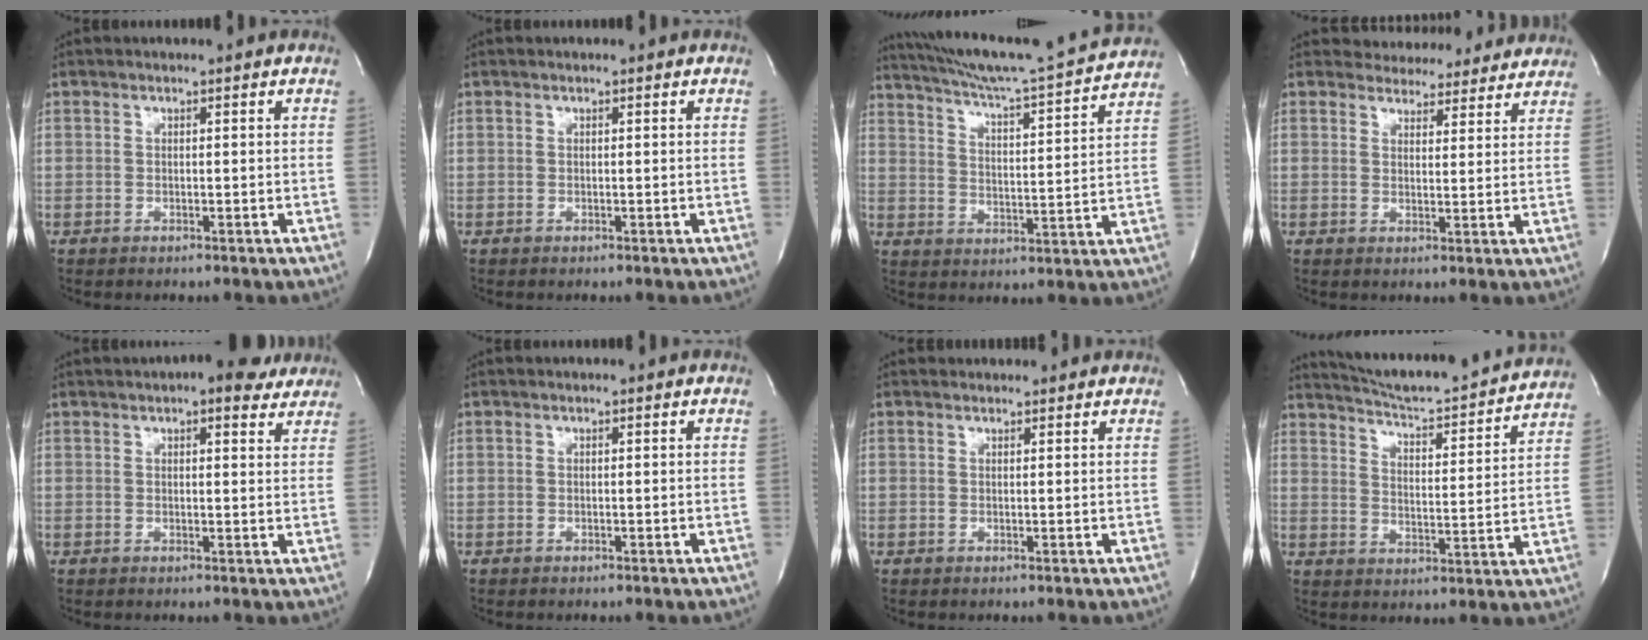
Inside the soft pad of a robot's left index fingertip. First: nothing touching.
{"total": 0.0}
{"total": 18.4, "force": [17.1, -1.2, 6.7], "torque": [-0.120, -0.035, 0.238]}
{"total": 9.6, "force": [9.0, 3.2, 0.9], "torque": [0.008, -0.001, 0.096]}
{"total": 6.9, "force": [5.3, 2.2, 3.9], "torque": [-0.046, 0.006, 0.057]}
{"total": 0.0}
{"total": 2.7, "force": [2.6, 0.7, 0.1], "torque": [-0.006, 0.012, 0.027]}
{"total": 19.5, "force": [18.4, 1.3, 6.4], "torque": [-0.101, -0.033, 0.246]}